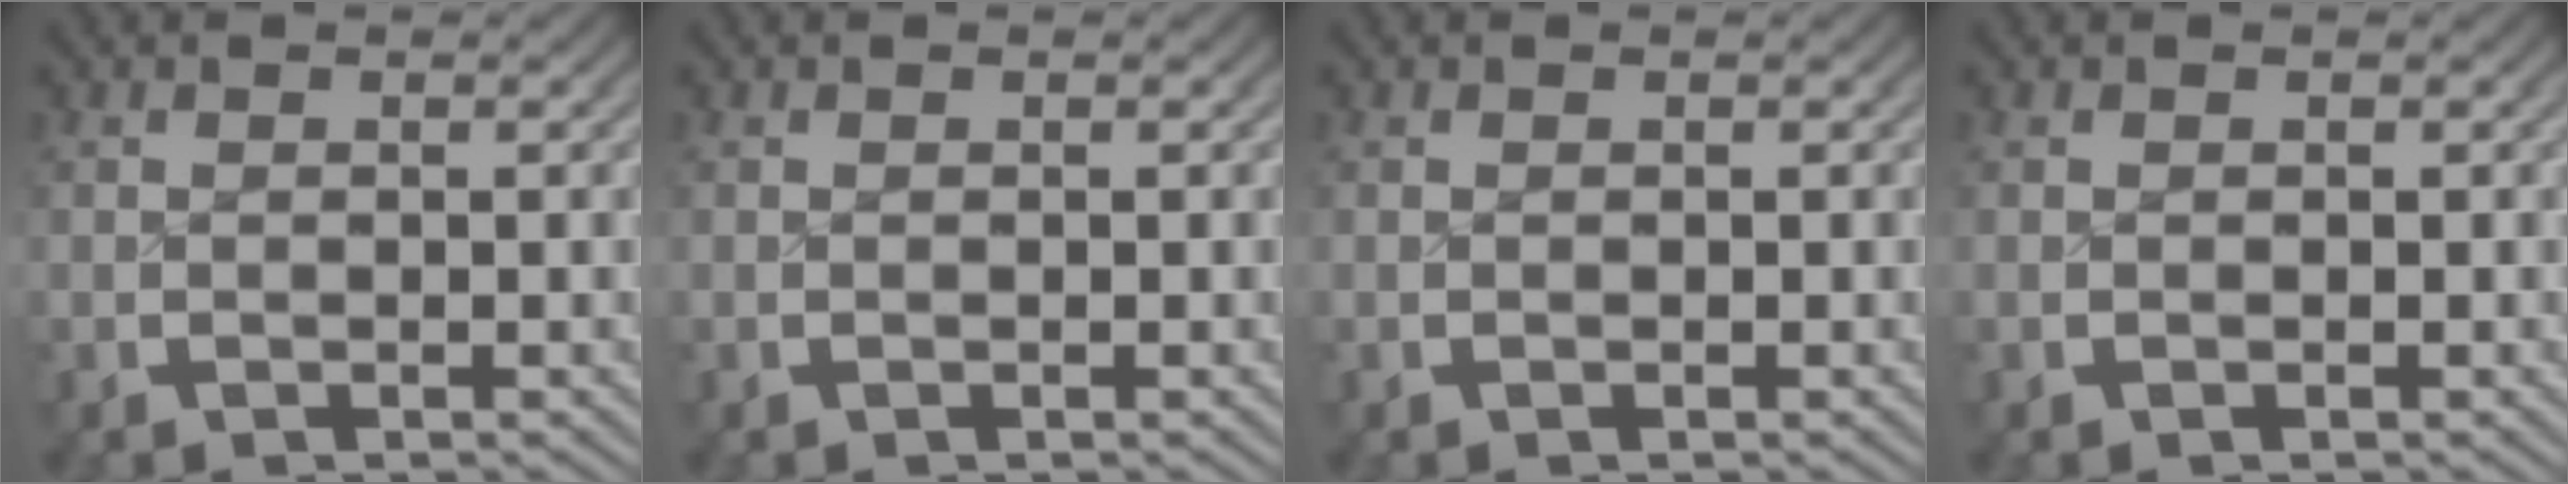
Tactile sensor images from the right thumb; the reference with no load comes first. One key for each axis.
{"total": 0.0}
{"total": 0.0}
{"total": 0.0}